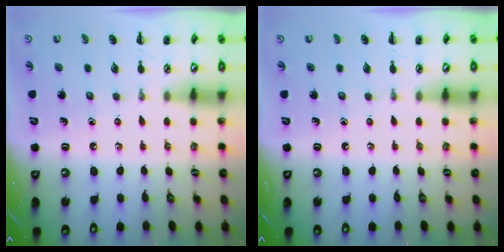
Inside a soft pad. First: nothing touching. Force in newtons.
{"total": 0.0}